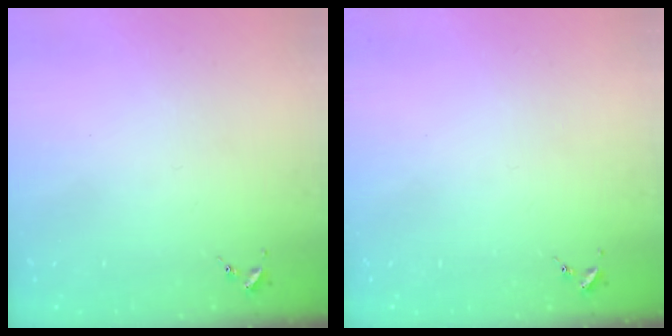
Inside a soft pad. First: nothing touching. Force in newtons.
{"total": 0.0}